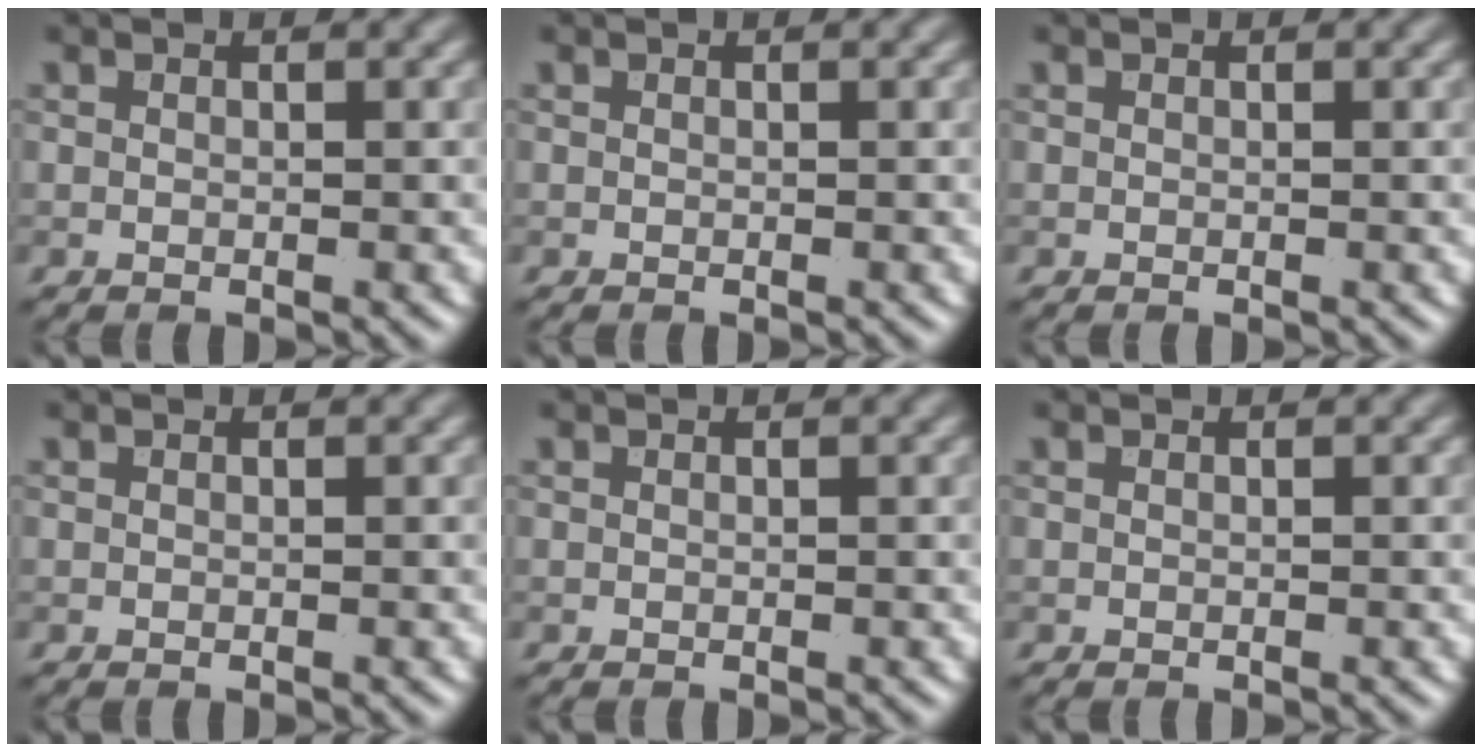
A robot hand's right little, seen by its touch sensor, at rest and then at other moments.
{"total": 0.0}
{"total": 0.0}
{"total": 0.0}
{"total": 0.0}
{"total": 0.0}